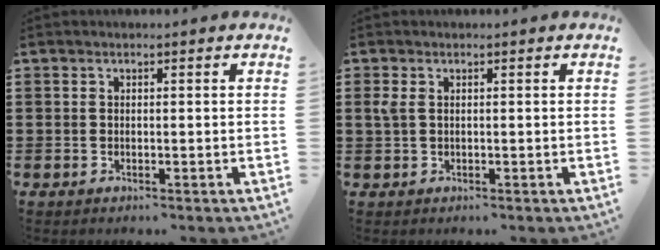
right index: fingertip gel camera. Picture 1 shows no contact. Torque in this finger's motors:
{"motor_torque": [0.38, -0.08, 0.16, 0.06]}